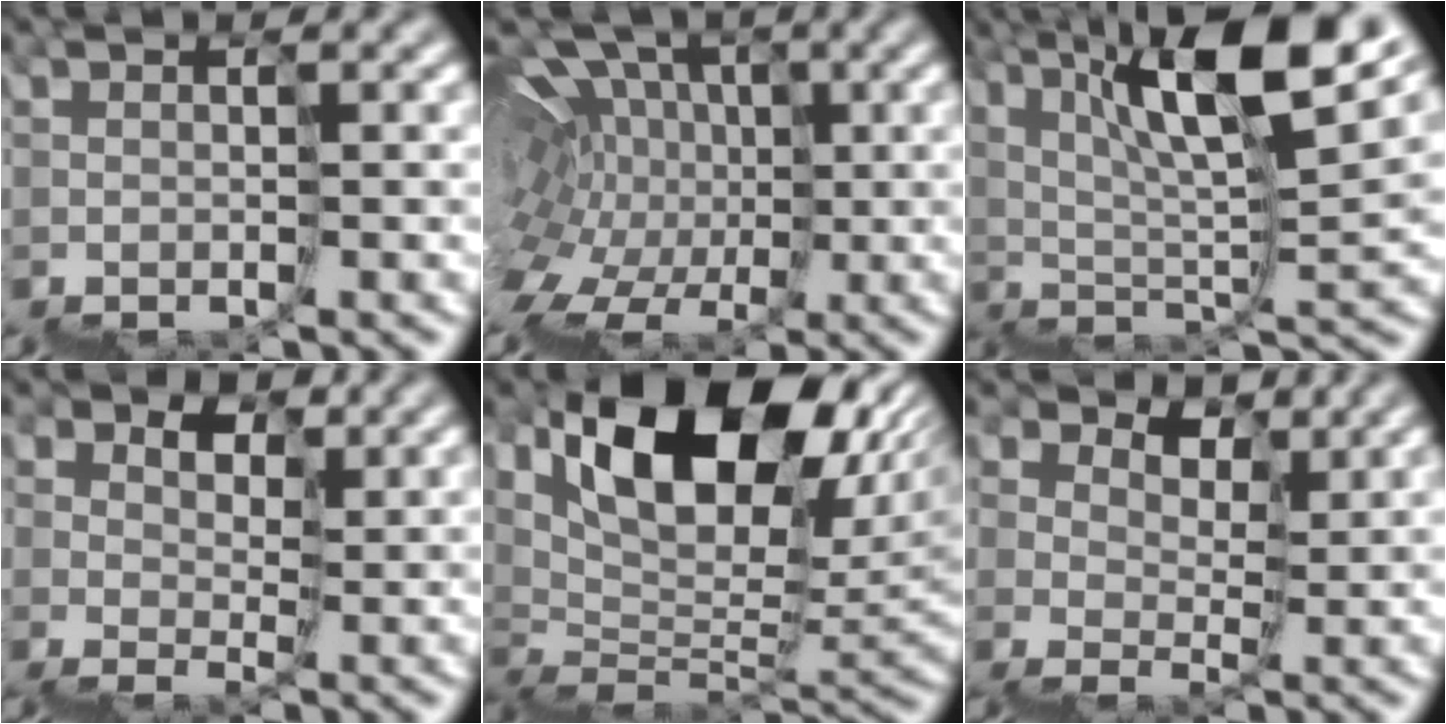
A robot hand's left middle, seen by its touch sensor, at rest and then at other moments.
{"total": 7.8, "force": [1.0, 5.5, 5.4], "torque": [-0.079, 0.025, 0.019]}
{"total": 10.7, "force": [6.6, 2.5, 8.0], "torque": [-0.126, 0.029, 0.107]}
{"total": 4.7, "force": [2.3, 3.6, 2.0], "torque": [-0.018, 0.008, 0.039]}
{"total": 12.1, "force": [7.6, 5.2, 7.9], "torque": [-0.117, 0.029, 0.124]}
{"total": 4.2, "force": [3.2, 2.7, 0.5], "torque": [0.008, 0.020, 0.064]}